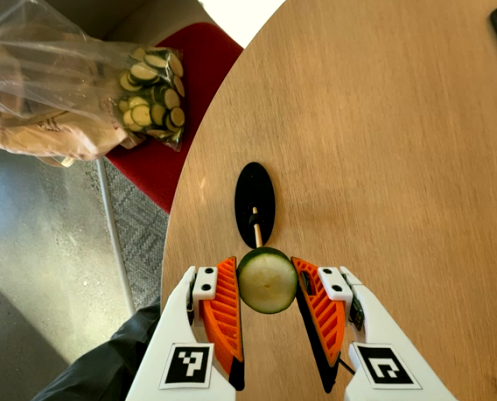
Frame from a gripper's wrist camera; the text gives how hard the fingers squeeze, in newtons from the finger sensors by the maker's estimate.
{"total": 8.7, "left": 8.4, "right": 8.9}